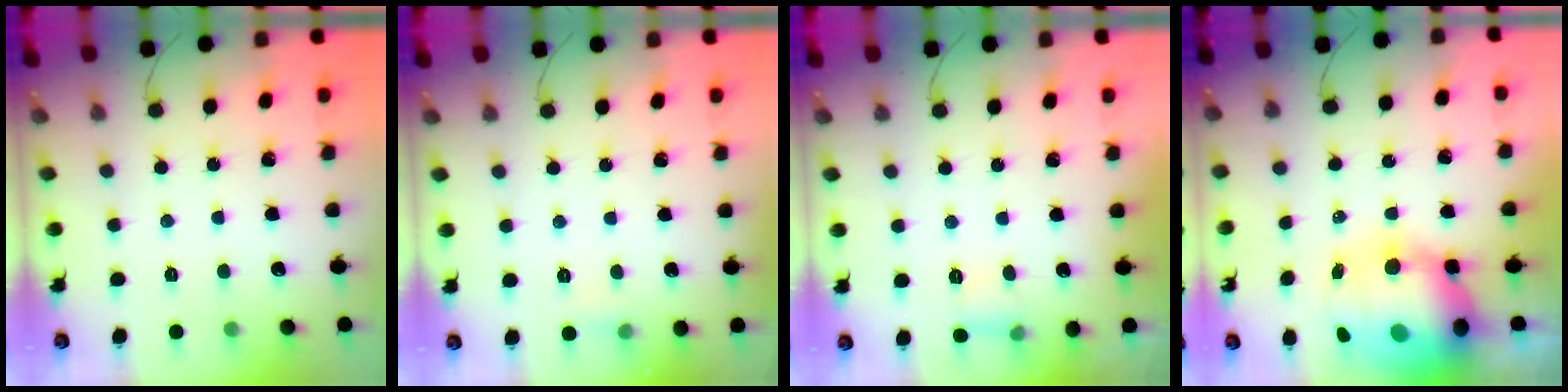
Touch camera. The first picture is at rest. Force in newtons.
{"total": 3.9, "press": 3.5, "slide": 1.6}
{"total": 5.2, "press": 4.9, "slide": 1.7}
{"total": 18.2, "press": 17.7, "slide": 4.4}